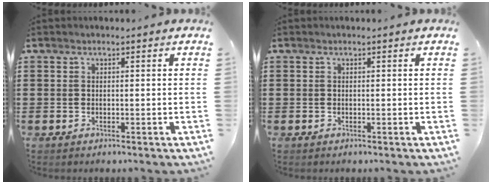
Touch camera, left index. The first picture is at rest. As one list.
[{"total": 0.0}]